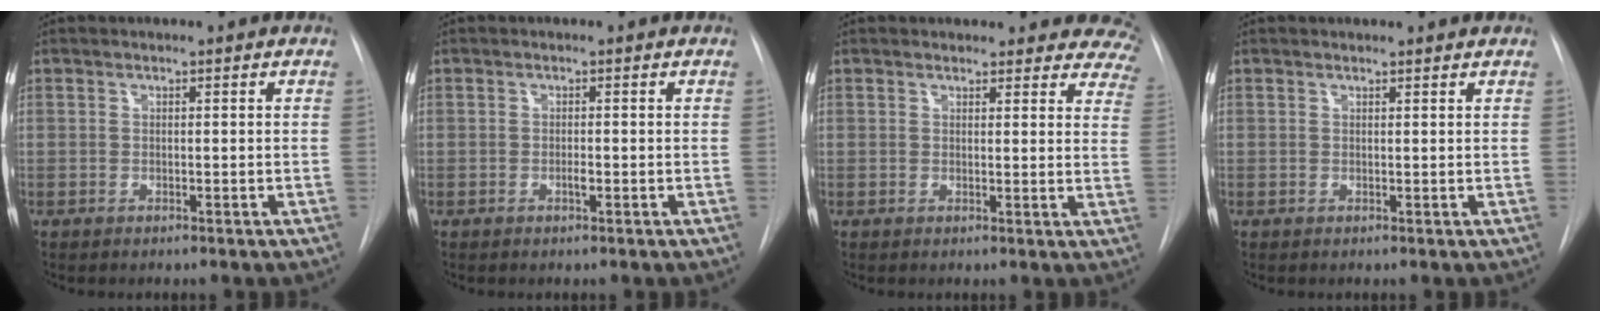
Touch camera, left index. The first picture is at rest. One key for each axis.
{"total": 1.0, "fx": -0.9, "fy": 0.0, "fz": 0.4, "tx": -0.005, "ty": -0.005, "tz": -0.017}
{"total": 13.9, "fx": 12.8, "fy": 4.9, "fz": 2.1, "tx": 0.013, "ty": -0.047, "tz": 0.107}
{"total": 2.4, "fx": 2.3, "fy": 0.5, "fz": 0.2, "tx": -0.008, "ty": 0.006, "tz": 0.018}